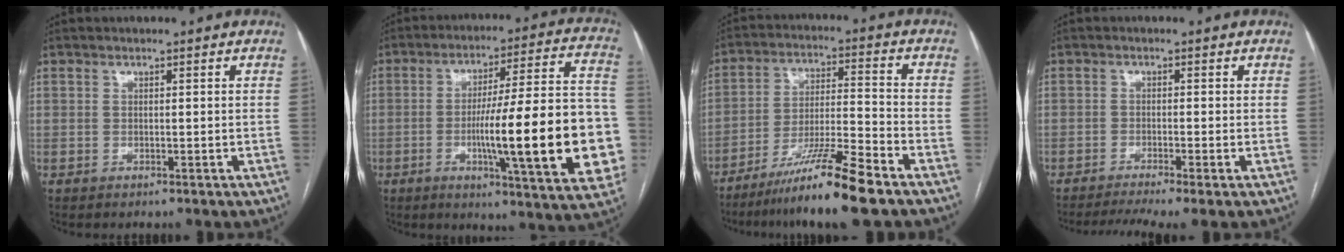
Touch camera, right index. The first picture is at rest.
{"total": 23.9, "force": [-4.6, 2.6, 23.3], "torque": [-0.266, 0.015, -0.060]}
{"total": 12.9, "force": [-9.3, -0.7, 8.9], "torque": [-0.156, -0.027, -0.165]}
{"total": 6.2, "force": [-4.6, -0.3, 4.1], "torque": [-0.067, -0.006, -0.073]}